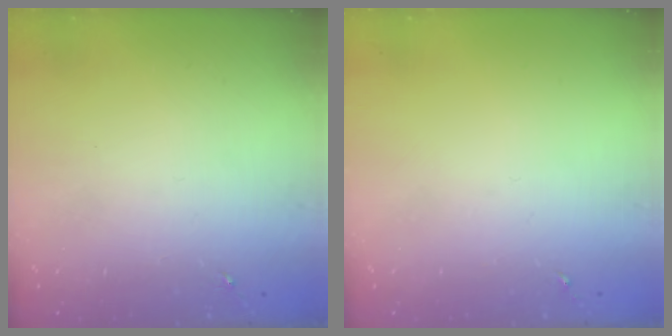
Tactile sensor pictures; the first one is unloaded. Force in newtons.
{"total": 0.0}